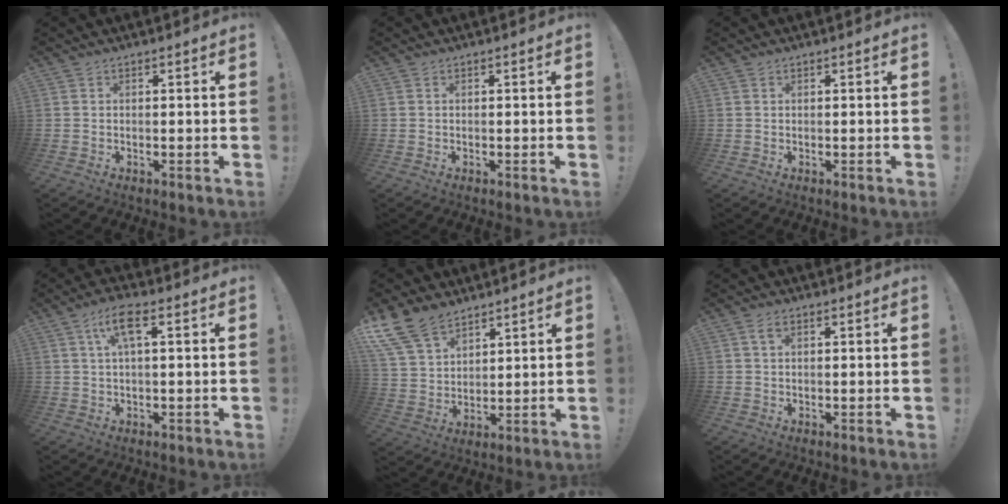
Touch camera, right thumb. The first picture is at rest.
{"total": 0.0}
{"total": 0.0}
{"total": 7.3, "force": [2.1, 2.1, 6.6], "torque": [-0.120, 0.007, 0.034]}
{"total": 13.7, "force": [9.9, 7.5, 5.6], "torque": [-0.124, -0.053, 0.196]}
{"total": 2.6, "force": [1.0, 1.4, 2.0], "torque": [-0.040, 0.004, 0.018]}